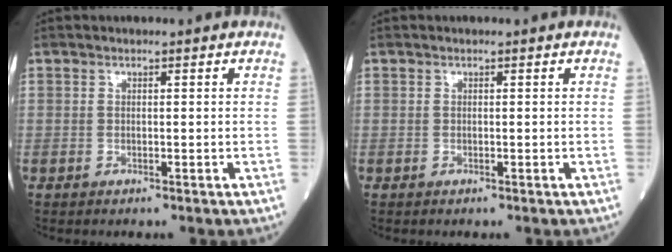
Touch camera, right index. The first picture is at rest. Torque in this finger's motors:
{"motor_torque": [0.00, 0.00, 0.01, 0.00]}